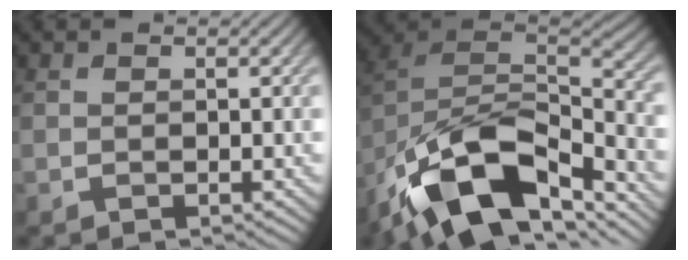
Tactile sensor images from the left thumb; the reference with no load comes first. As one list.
[{"total": 17.3, "force": [-11.2, 7.9, 10.6], "torque": [-0.246, -0.029, -0.196]}]